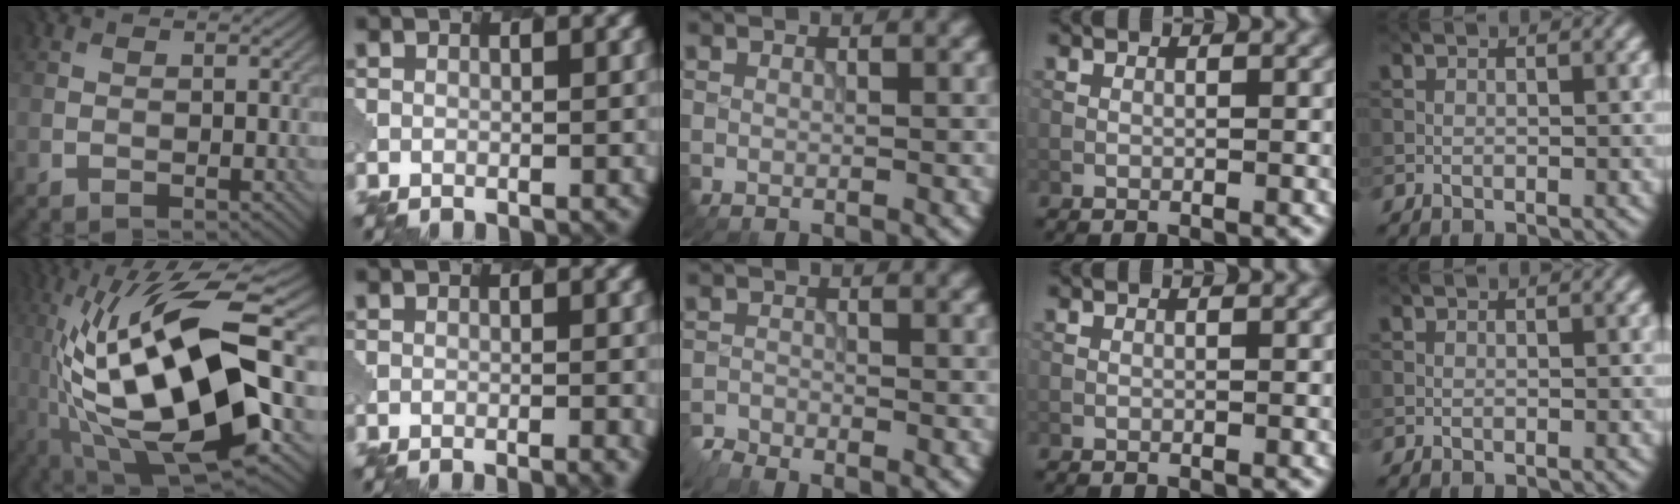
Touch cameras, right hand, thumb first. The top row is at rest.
{"thumb": {"total": 17.4, "force": [-2.8, 6.0, 16.1], "torque": [-0.323, 0.003, -0.057]}, "index": {"total": 2.1, "force": [-0.9, 0.7, 1.8], "torque": [-0.008, 0.010, -0.009]}, "middle": {"total": 2.3, "force": [-2.2, 0.3, 0.2], "torque": [-0.010, -0.005, -0.052]}}